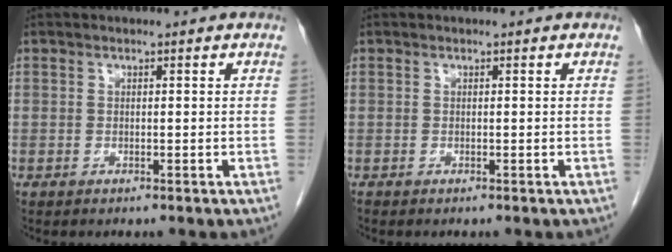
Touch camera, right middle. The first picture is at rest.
{"total": 0.0}